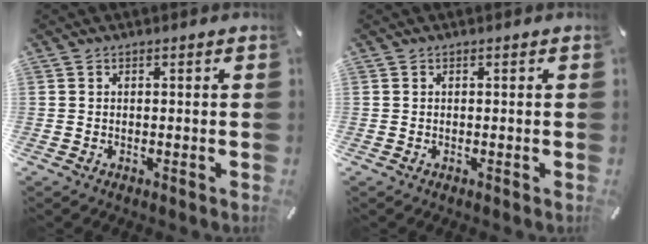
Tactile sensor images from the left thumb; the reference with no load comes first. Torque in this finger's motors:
{"motor_torque": [0.00, 0.00, 0.00, 0.00, 0.00]}